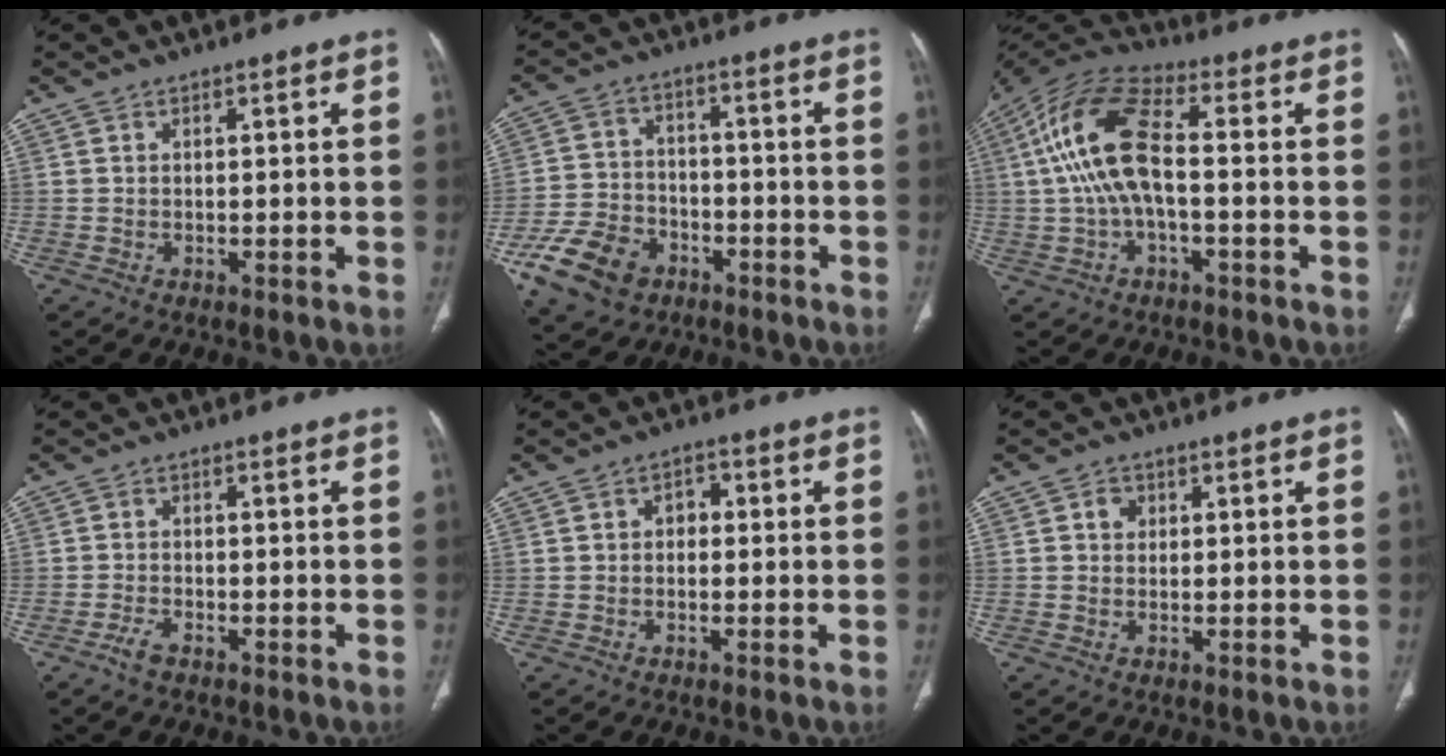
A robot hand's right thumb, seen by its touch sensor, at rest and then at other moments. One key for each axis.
{"total": 12.6, "fx": -6.6, "fy": 8.8, "fz": 6.1, "tx": -0.106, "ty": 0.029, "tz": -0.114}
{"total": 14.5, "fx": 0.0, "fy": 6.2, "fz": 13.1, "tx": -0.275, "ty": 0.038, "tz": -0.006}
{"total": 2.3, "fx": -1.7, "fy": 0.8, "fz": 1.3, "tx": -0.034, "ty": 0.008, "tz": -0.033}
{"total": 2.6, "fx": 0.0, "fy": 2.0, "fz": 1.7, "tx": -0.011, "ty": 0.012, "tz": -0.006}
{"total": 2.1, "fx": 0.5, "fy": 1.8, "fz": 0.9, "tx": -0.005, "ty": 0.001, "tz": 0.007}